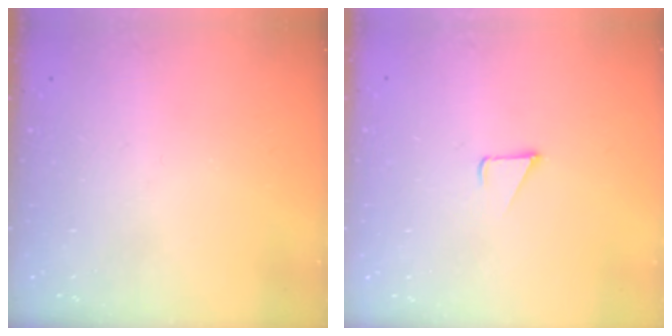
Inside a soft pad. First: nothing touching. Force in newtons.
{"total": 2.4, "press": 2.4, "slide": 0.2}